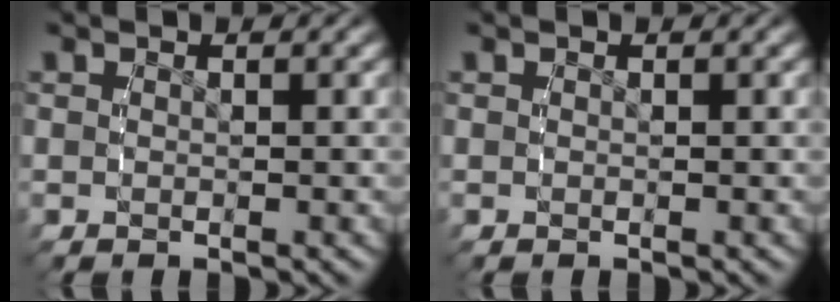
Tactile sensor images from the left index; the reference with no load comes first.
{"total": 0.0}